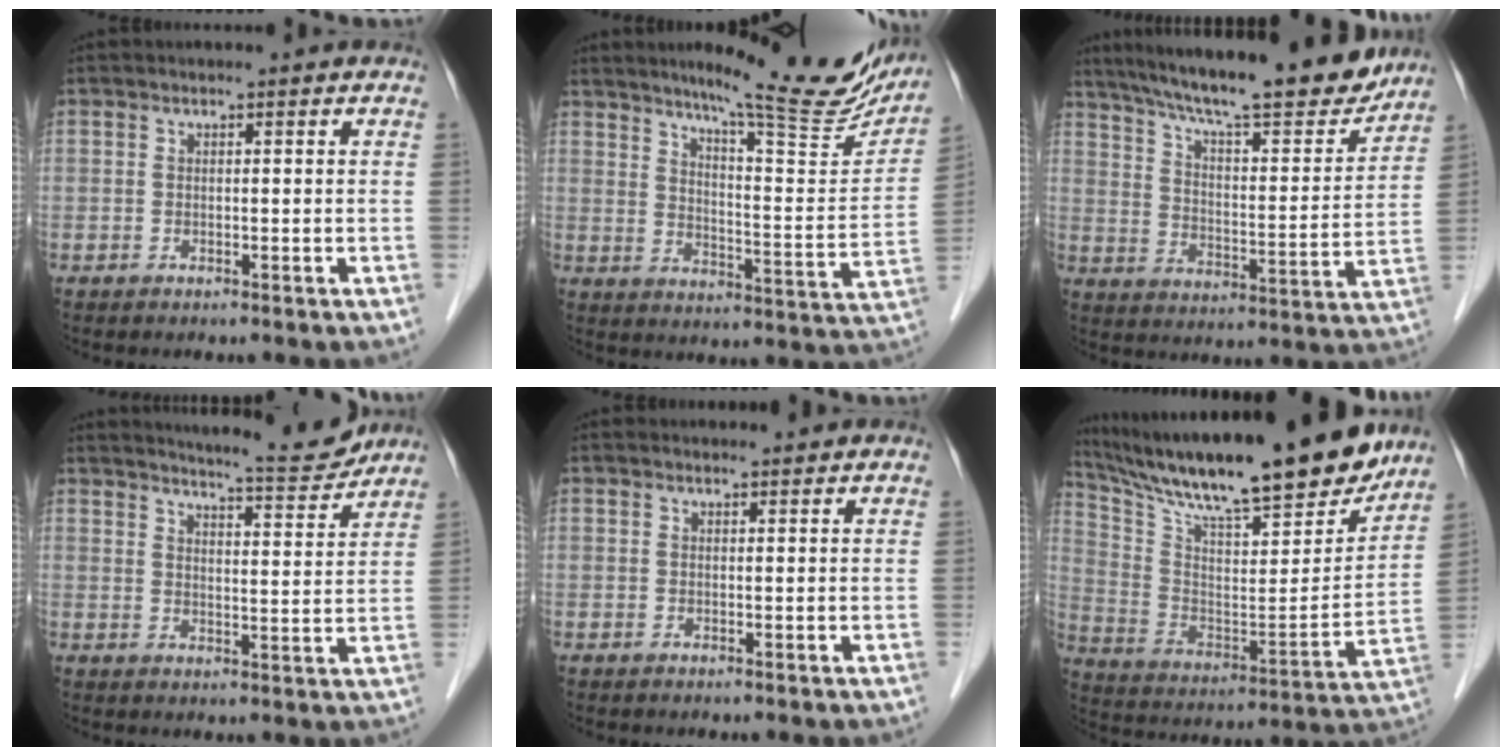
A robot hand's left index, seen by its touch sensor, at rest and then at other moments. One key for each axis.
{"total": 18.9, "fx": 15.9, "fy": 2.3, "fz": 10.0, "tx": -0.130, "ty": -0.037, "tz": 0.205}
{"total": 21.6, "fx": 18.7, "fy": 2.5, "fz": 10.5, "tx": -0.174, "ty": -0.010, "tz": 0.271}
{"total": 9.5, "fx": 9.2, "fy": 0.0, "fz": 2.3, "tx": -0.040, "ty": -0.013, "tz": 0.123}
{"total": 1.1, "fx": 1.0, "fy": 0.2, "fz": 0.1, "tx": -0.011, "ty": 0.004, "tz": 0.017}
{"total": 27.7, "fx": 22.9, "fy": 3.9, "fz": 15.0, "tx": -0.267, "ty": -0.021, "tz": 0.350}